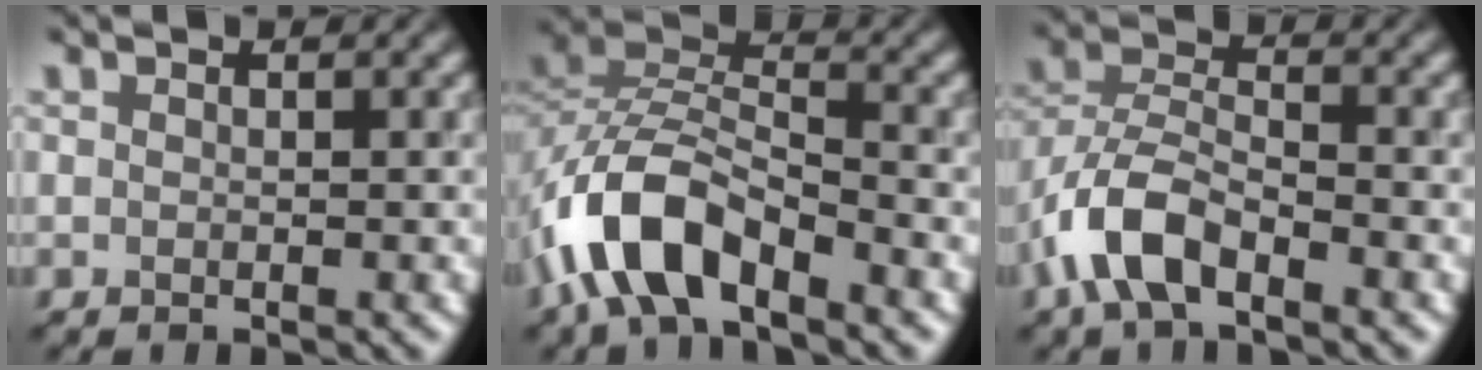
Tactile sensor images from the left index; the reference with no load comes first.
{"total": 7.7, "force": [-4.5, 3.5, 5.2], "torque": [-0.096, 0.010, -0.095]}
{"total": 5.6, "force": [-3.1, 2.6, 3.8], "torque": [-0.074, 0.008, -0.072]}